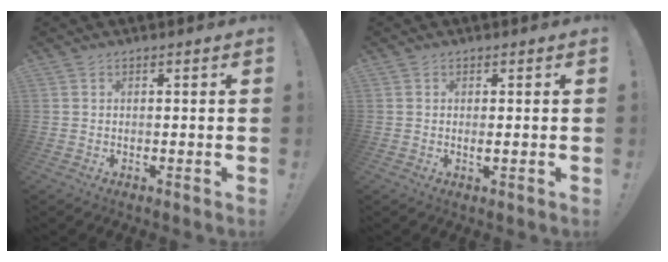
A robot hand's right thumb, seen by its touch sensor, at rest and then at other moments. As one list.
[{"total": 1.3, "force": [0.2, 0.1, 1.3], "torque": [-0.013, -0.007, 0.001]}]